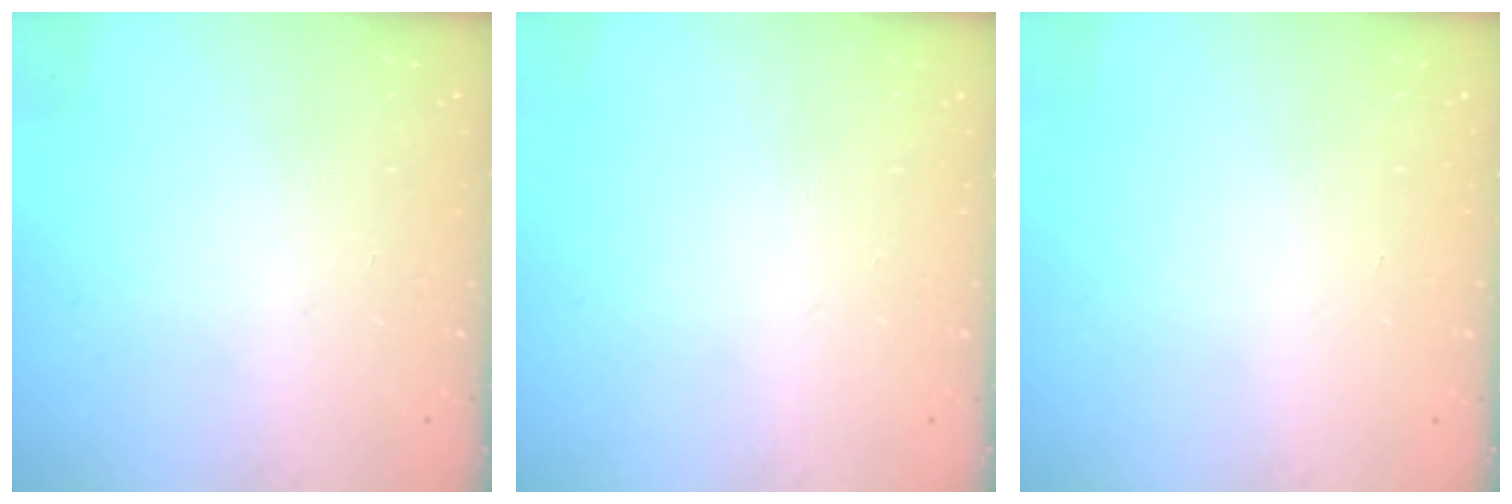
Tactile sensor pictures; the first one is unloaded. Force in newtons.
{"total": 0.0}
{"total": 0.0}